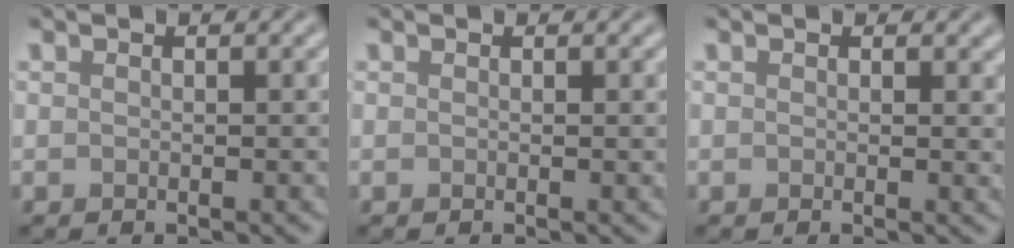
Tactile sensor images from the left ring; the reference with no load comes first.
{"total": 0.0}
{"total": 0.9, "force": [0.4, 0.4, 0.7], "torque": [-0.004, -0.004, 0.004]}